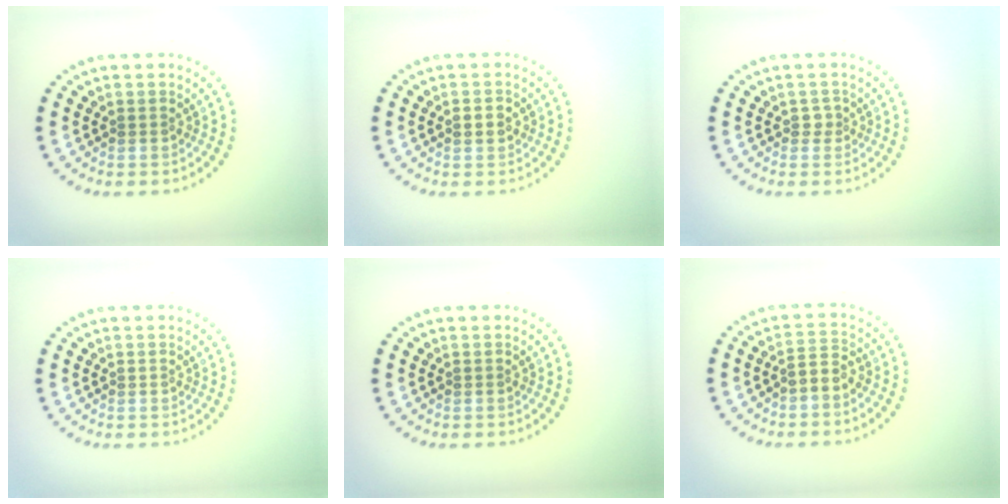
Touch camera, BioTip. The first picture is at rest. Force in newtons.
{"total": 1.1, "press": 1.1, "slide": 0.1}
{"total": 0.9, "press": 0.6, "slide": 0.7}
{"total": 0.0}
{"total": 0.0}
{"total": 1.8, "press": 1.4, "slide": 1.2}